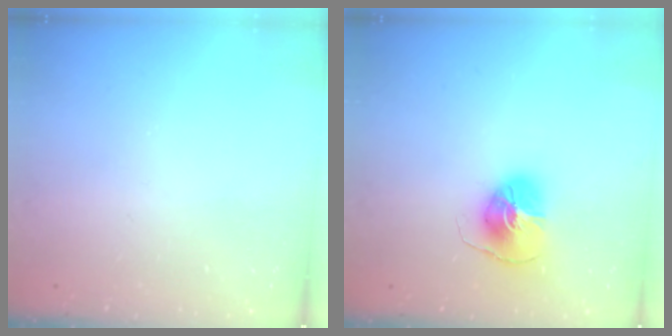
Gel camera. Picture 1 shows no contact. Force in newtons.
{"total": 8.5, "press": 8.5, "slide": 0.2}